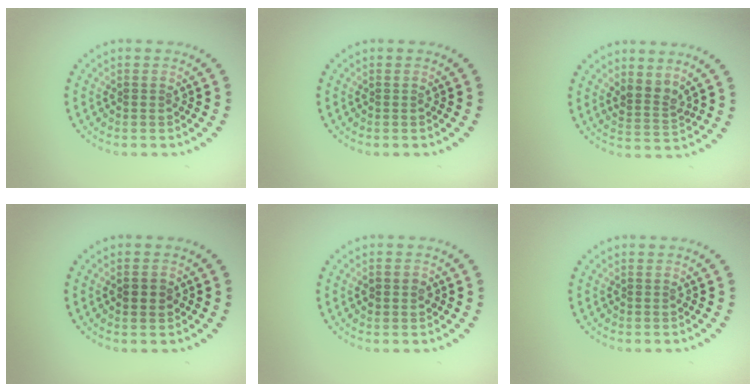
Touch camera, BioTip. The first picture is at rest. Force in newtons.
{"total": 0.0}
{"total": 2.3, "press": 1.8, "slide": 1.5}
{"total": 1.9, "press": 1.9, "slide": 0.1}
{"total": 1.3, "press": 1.3, "slide": 0.2}
{"total": 0.0}